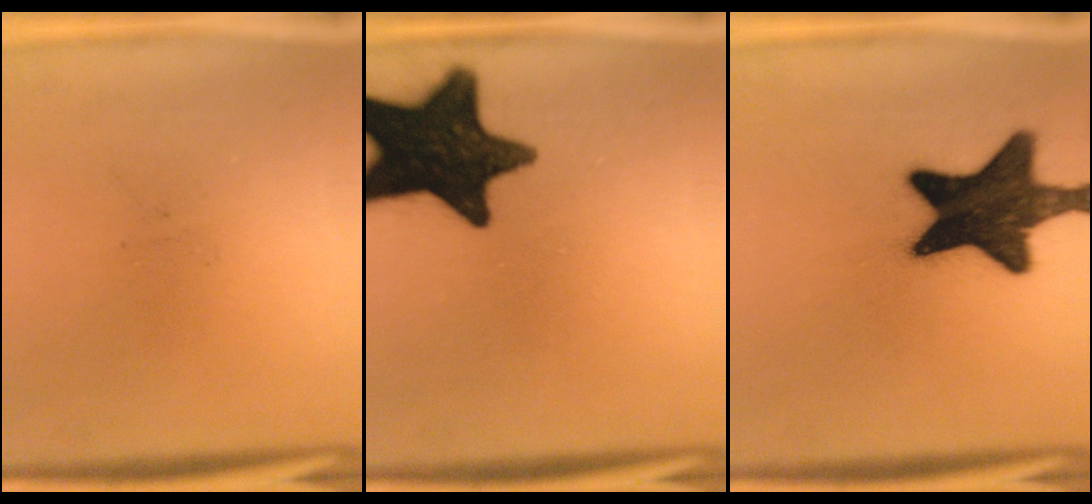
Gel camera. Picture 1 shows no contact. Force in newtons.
{"total": 18.0}
{"total": 17.2}